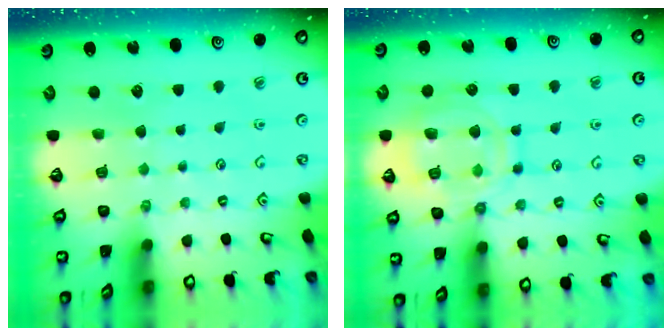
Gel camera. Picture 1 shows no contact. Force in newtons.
{"total": 13.1, "press": 13.1, "slide": 1.2}